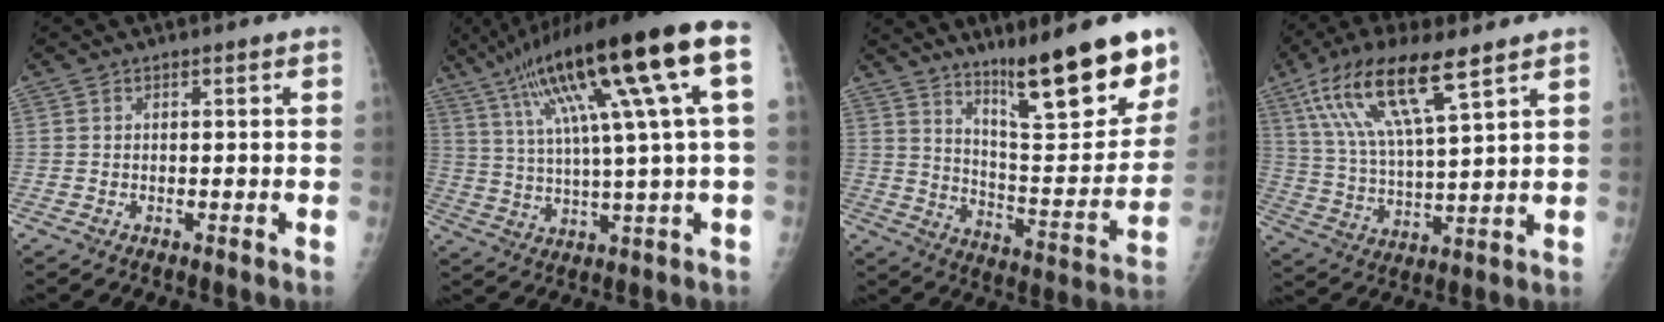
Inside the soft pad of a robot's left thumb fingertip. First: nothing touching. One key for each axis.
{"total": 23.2, "fx": 8.9, "fy": 2.7, "fz": 21.3, "tx": -0.356, "ty": 0.014, "tz": 0.145}
{"total": 20.4, "fx": 14.0, "fy": 4.0, "fz": 14.3, "tx": -0.170, "ty": -0.090, "tz": 0.227}
{"total": 16.2, "fx": 8.8, "fy": 4.0, "fz": 13.0, "tx": -0.255, "ty": -0.021, "tz": 0.174}